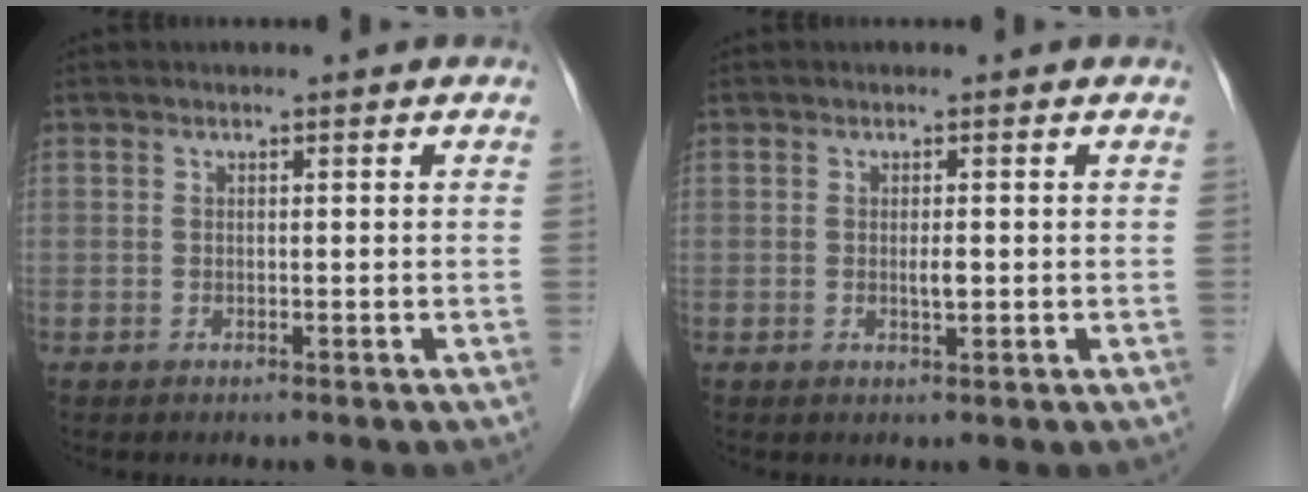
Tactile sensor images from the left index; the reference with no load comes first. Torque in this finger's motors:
{"motor_torque": [0.04, 0.03, 0.01, 0.01]}